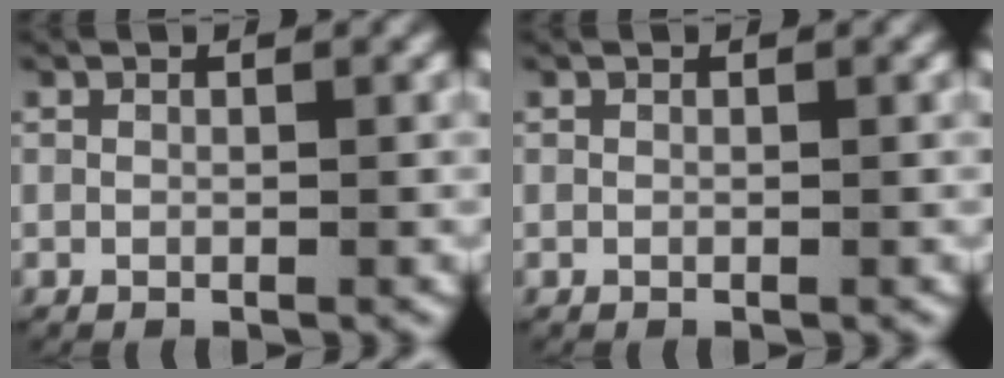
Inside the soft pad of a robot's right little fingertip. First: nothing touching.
{"total": 0.0}